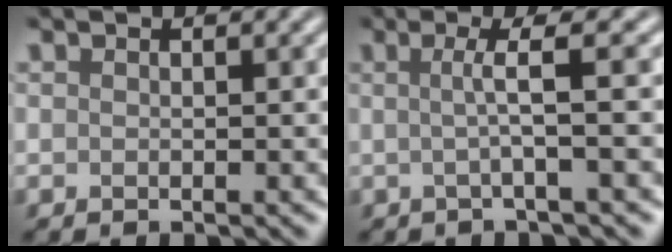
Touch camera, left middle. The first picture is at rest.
{"total": 3.1, "force": [0.1, 0.3, 3.0], "torque": [-0.051, 0.003, -0.001]}